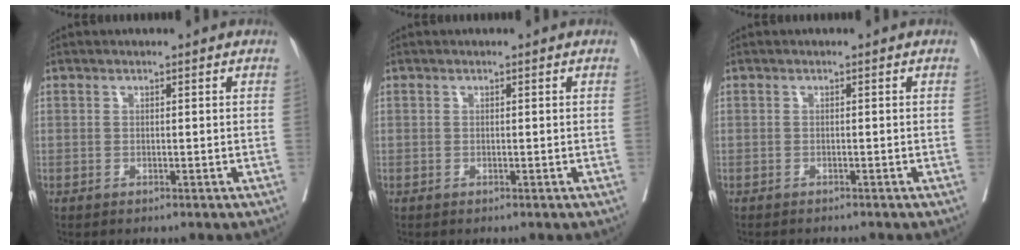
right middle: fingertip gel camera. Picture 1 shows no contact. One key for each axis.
{"total": 0.0}
{"total": 2.1, "fx": -2.0, "fy": 0.4, "fz": 0.6, "tx": -0.009, "ty": -0.004, "tz": -0.025}